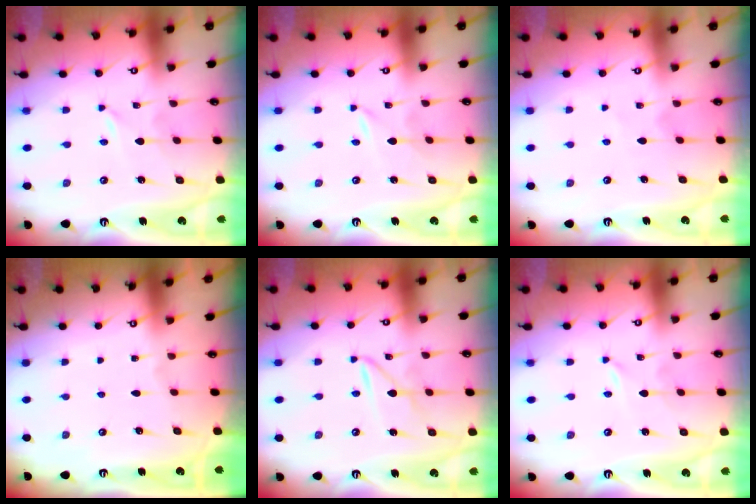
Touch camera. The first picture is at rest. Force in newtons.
{"total": 0.0}
{"total": 2.8, "press": 2.7, "slide": 0.3}
{"total": 0.0}
{"total": 3.1, "press": 3.1, "slide": 0.3}
{"total": 0.0}